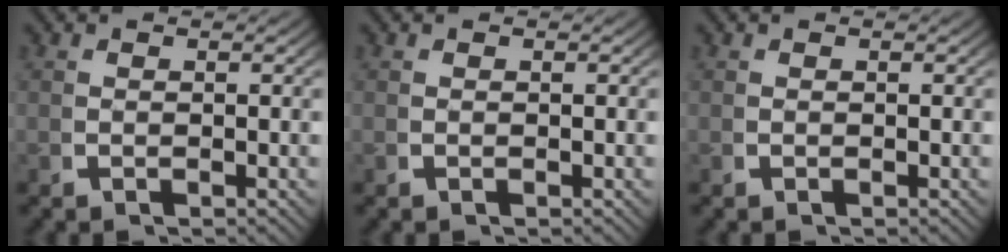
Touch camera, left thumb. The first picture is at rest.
{"total": 0.0}
{"total": 0.0}